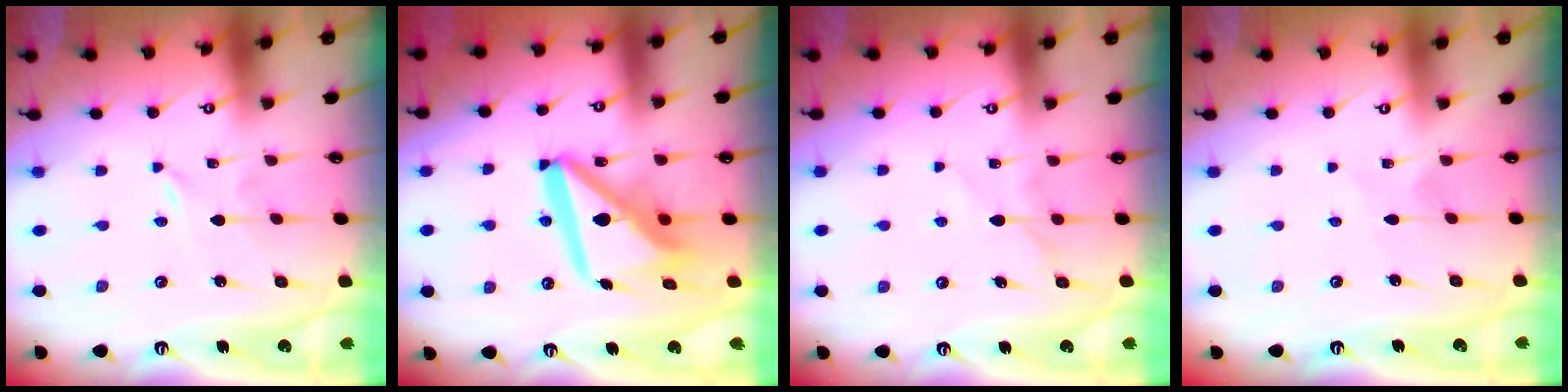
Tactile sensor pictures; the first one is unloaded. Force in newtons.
{"total": 15.7, "press": 15.6, "slide": 2.0}
{"total": 6.5, "press": 6.5, "slide": 0.8}
{"total": 2.8, "press": 2.8, "slide": 0.4}